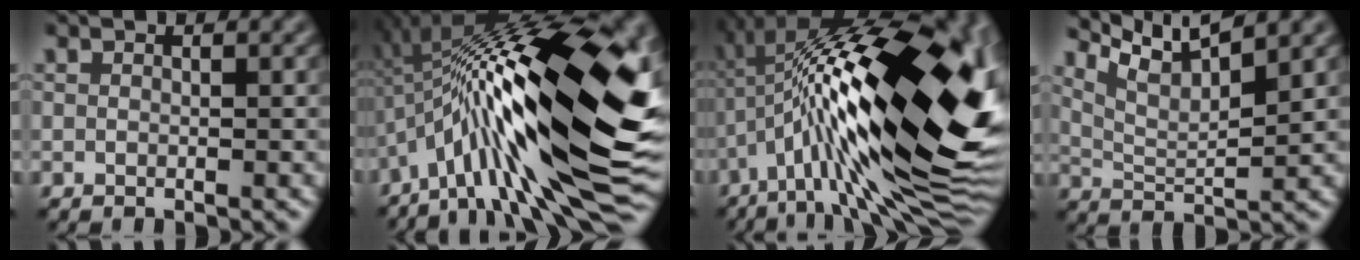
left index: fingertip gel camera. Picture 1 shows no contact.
{"total": 19.2, "force": [-1.9, 6.4, 18.1], "torque": [-0.297, 0.028, -0.045]}
{"total": 20.6, "force": [-0.2, 7.0, 19.3], "torque": [-0.326, 0.028, -0.004]}
{"total": 6.0, "force": [4.6, 1.1, 3.7], "torque": [-0.072, 0.009, 0.085]}